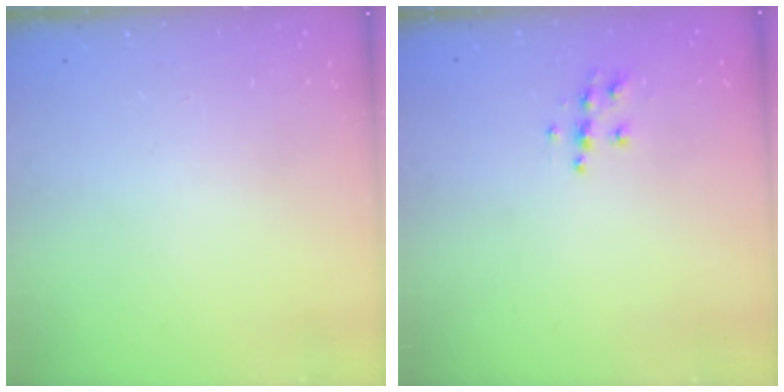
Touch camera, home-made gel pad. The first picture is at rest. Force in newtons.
{"total": 6.4, "press": 6.4, "slide": 0.3}